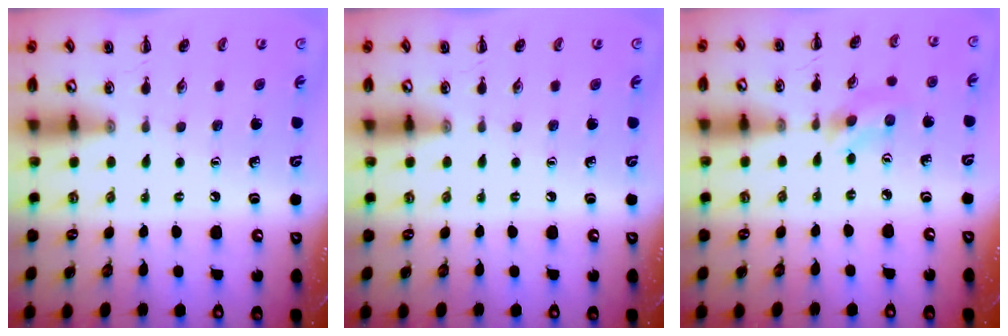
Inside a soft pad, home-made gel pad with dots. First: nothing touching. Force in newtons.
{"total": 0.0}
{"total": 3.1, "press": 3.0, "slide": 0.8}